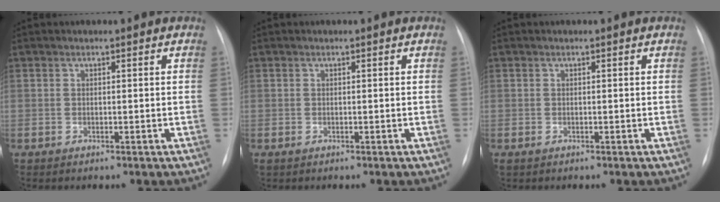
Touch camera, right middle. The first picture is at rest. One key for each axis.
{"total": 0.0}
{"total": 0.0}